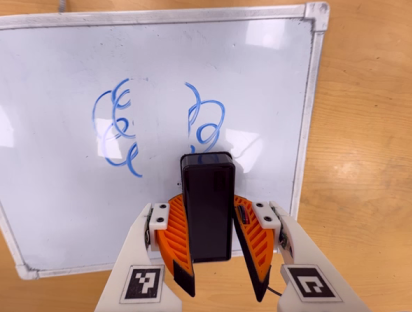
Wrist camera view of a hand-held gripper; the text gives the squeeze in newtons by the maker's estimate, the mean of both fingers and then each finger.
{"total": 7.2, "left": 8.0, "right": 6.3}